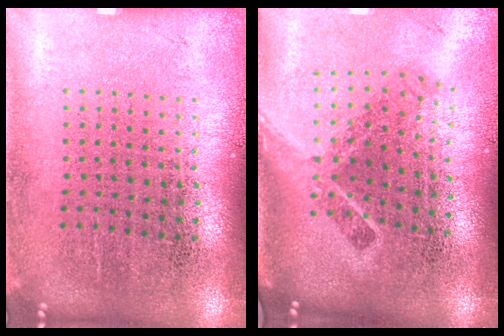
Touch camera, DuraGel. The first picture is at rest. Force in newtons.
{"total": 2.2, "press": 1.5, "slide": 1.6}